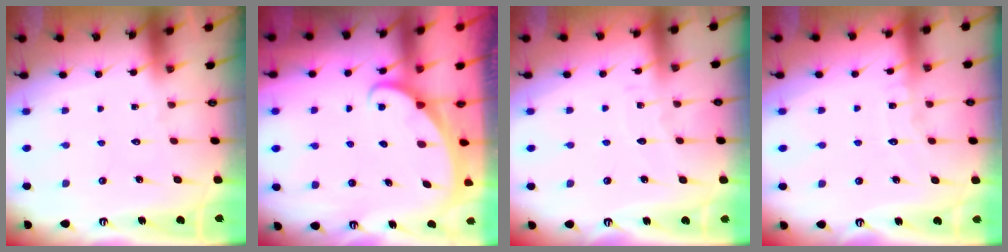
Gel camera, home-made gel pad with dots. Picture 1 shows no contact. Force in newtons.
{"total": 1.8, "press": 1.8, "slide": 0.1}
{"total": 2.1, "press": 2.1, "slide": 0.2}
{"total": 5.6, "press": 5.6, "slide": 0.4}